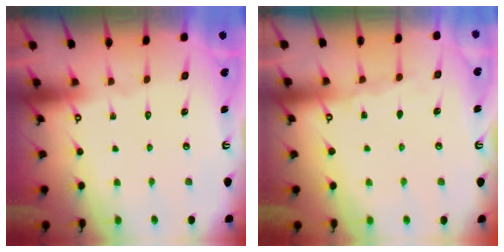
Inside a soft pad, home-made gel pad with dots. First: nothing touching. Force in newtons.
{"total": 4.6, "press": 4.5, "slide": 0.4}